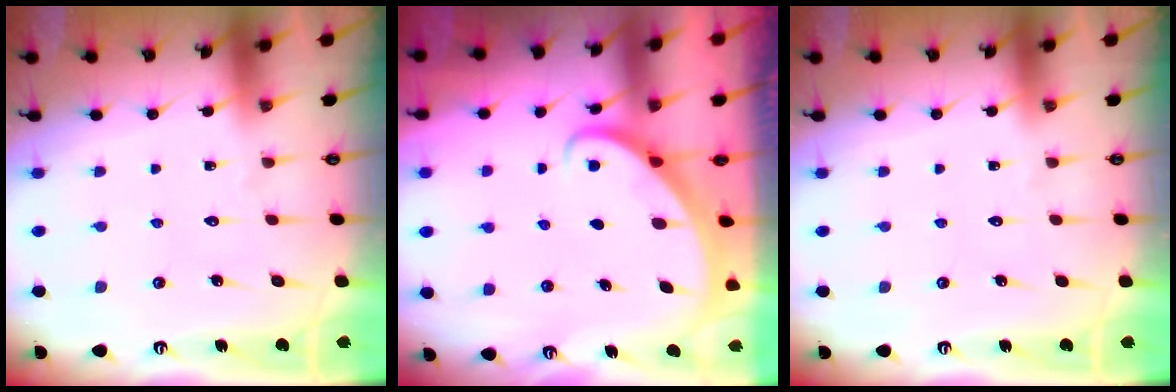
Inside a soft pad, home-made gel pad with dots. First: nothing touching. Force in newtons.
{"total": 2.7, "press": 2.7, "slide": 0.2}
{"total": 0.0}